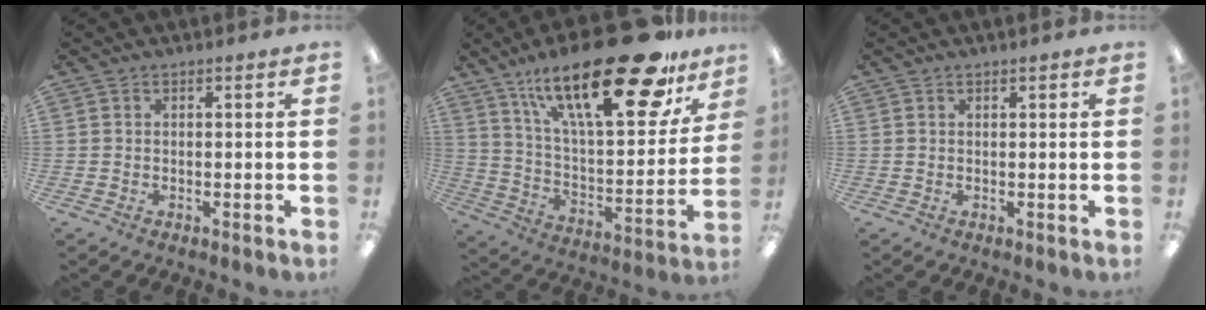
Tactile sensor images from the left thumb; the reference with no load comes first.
{"total": 30.8, "force": [19.2, 10.4, 21.7], "torque": [-0.340, -0.108, 0.318]}
{"total": 0.7, "force": [0.6, 0.2, 0.2], "torque": [-0.005, 0.001, 0.011]}